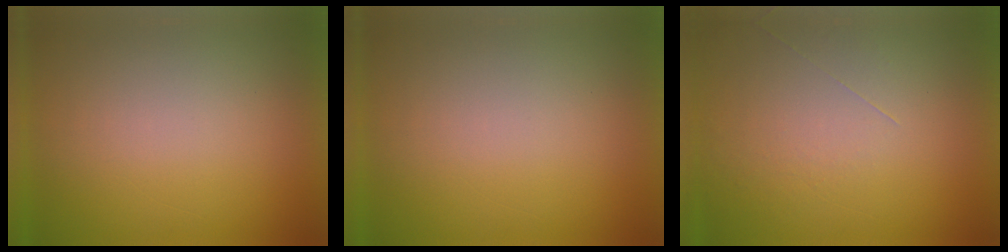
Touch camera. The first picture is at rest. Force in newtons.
{"total": 0.0}
{"total": 1.1}